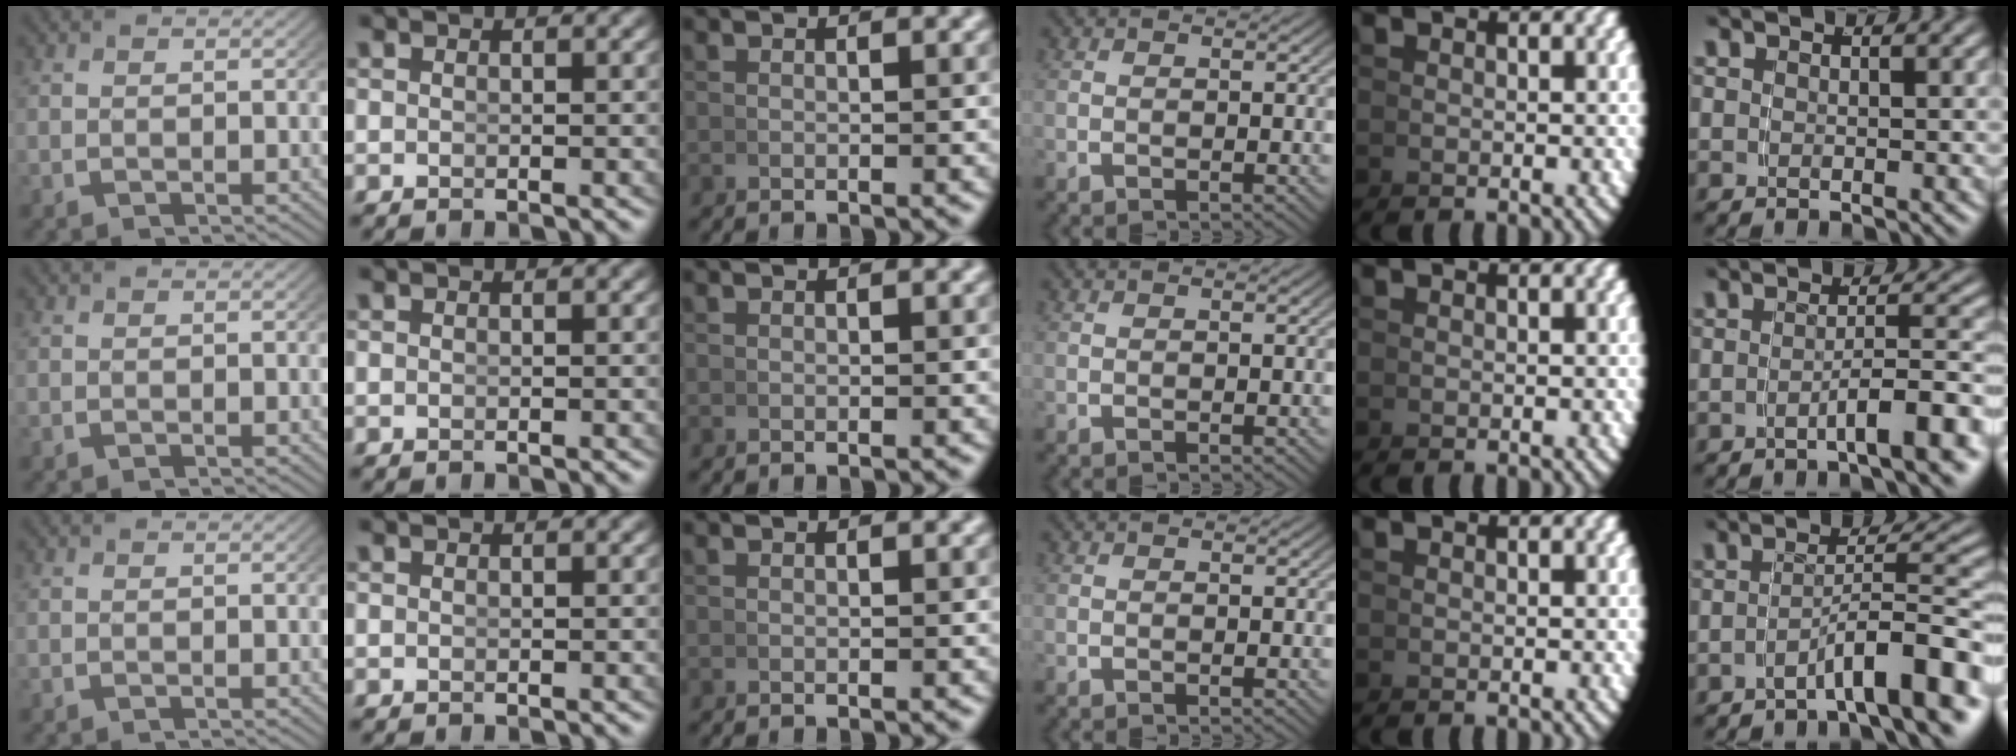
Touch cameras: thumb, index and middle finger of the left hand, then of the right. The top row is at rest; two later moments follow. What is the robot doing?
{"motion": "lift_and_place", "object": "dispenser bottle"}